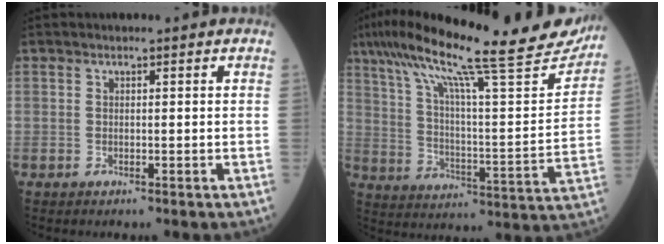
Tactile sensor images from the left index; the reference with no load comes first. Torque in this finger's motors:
{"motor_torque": [0.84, -1.29, 0.67, 0.21]}